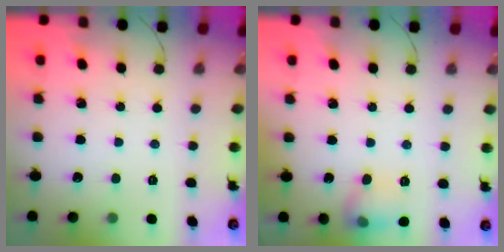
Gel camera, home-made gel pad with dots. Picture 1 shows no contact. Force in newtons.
{"total": 8.5, "press": 8.5, "slide": 0.6}